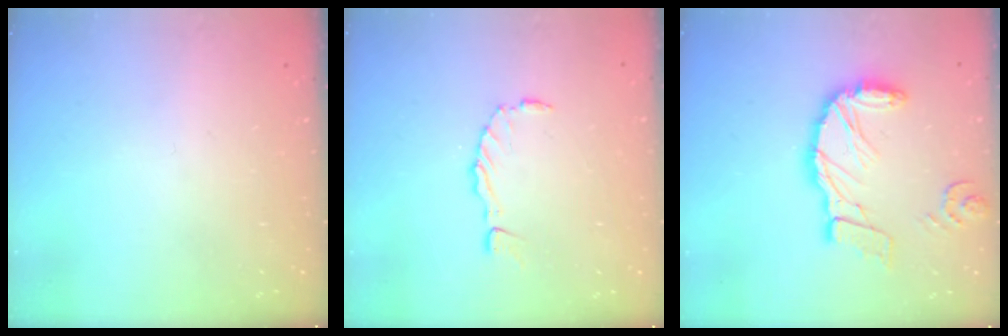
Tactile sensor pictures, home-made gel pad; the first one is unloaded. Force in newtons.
{"total": 1.2, "press": 1.2, "slide": 0.3}
{"total": 15.2, "press": 15.0, "slide": 2.4}